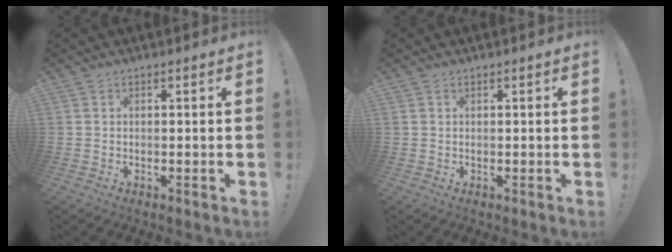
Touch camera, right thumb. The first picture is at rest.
{"total": 0.5, "force": [0.3, 0.2, 0.3], "torque": [-0.008, 0.003, 0.006]}